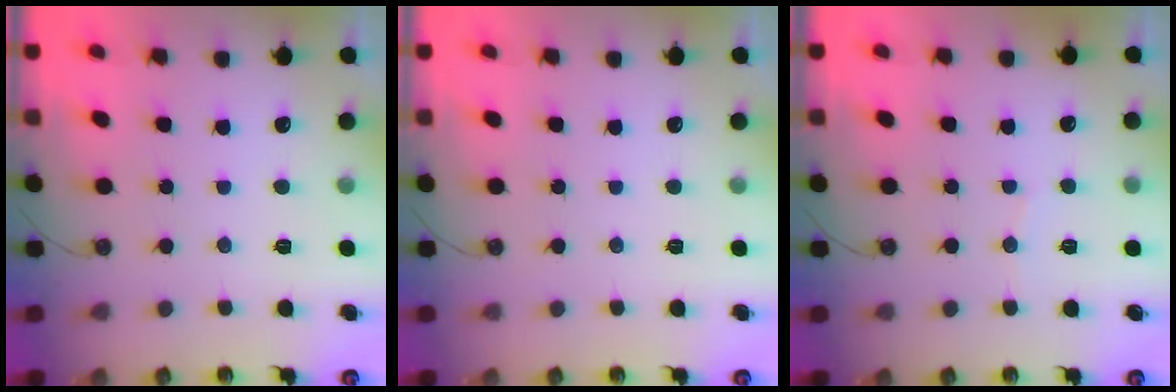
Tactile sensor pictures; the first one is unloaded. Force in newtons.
{"total": 0.0}
{"total": 3.9, "press": 3.9, "slide": 0.4}